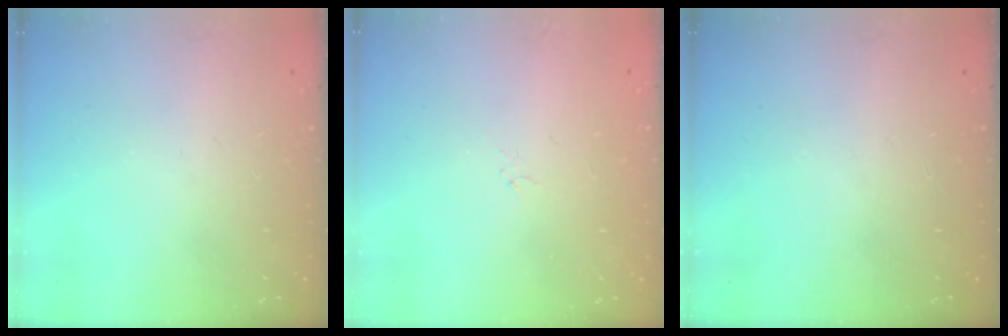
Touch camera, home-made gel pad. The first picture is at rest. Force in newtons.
{"total": 0.9, "press": 0.8, "slide": 0.4}
{"total": 0.0}